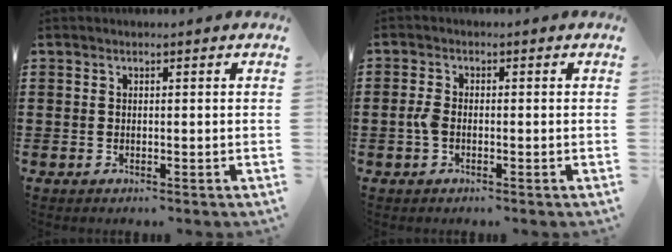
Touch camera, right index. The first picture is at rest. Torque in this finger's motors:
{"motor_torque": [0.40, 0.00, 0.26, 0.07]}